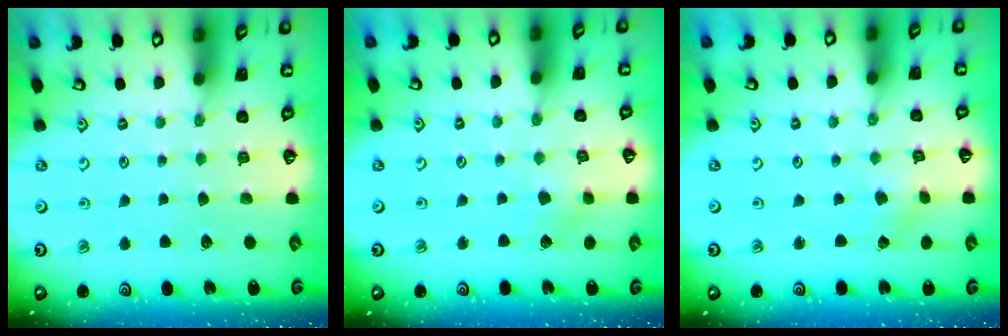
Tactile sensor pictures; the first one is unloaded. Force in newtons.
{"total": 2.3, "press": 2.3, "slide": 0.4}
{"total": 0.5, "press": 0.5, "slide": 0.1}